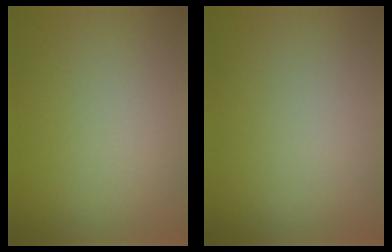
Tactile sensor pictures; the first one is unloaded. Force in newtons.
{"total": 0.0}